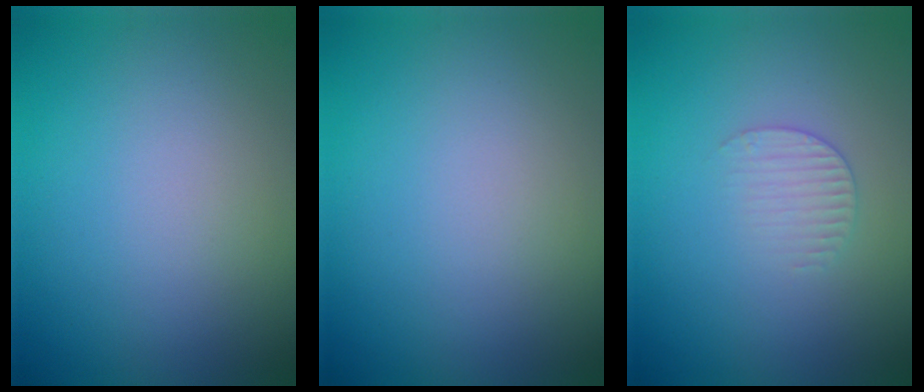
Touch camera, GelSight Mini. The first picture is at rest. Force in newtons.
{"total": 0.0}
{"total": 1.5, "press": 1.5, "slide": 0.4}